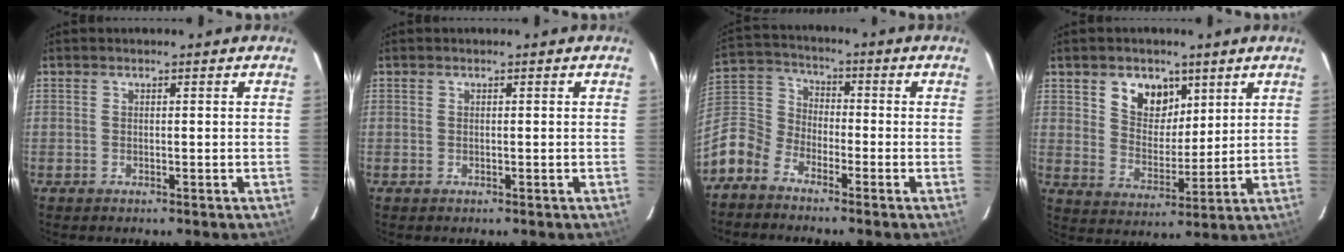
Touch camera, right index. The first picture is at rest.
{"total": 0.0}
{"total": 10.5, "force": [-6.3, 7.4, 3.8], "torque": [-0.108, 0.023, -0.144]}
{"total": 8.7, "force": [4.7, 6.2, 4.0], "torque": [-0.064, 0.003, 0.089]}